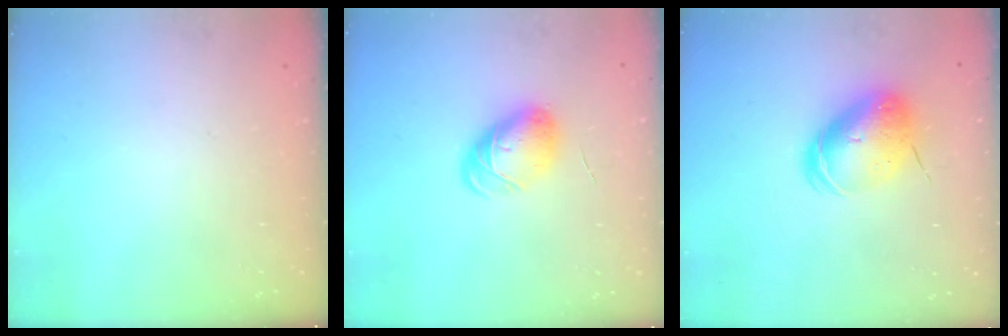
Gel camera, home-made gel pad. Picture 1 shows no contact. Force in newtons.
{"total": 8.3, "press": 8.3, "slide": 0.8}
{"total": 10.5, "press": 10.3, "slide": 2.1}